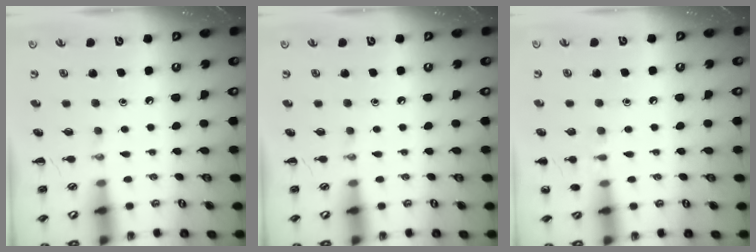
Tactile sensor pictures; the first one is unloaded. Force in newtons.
{"total": 0.0}
{"total": 5.2, "press": 4.9, "slide": 1.7}